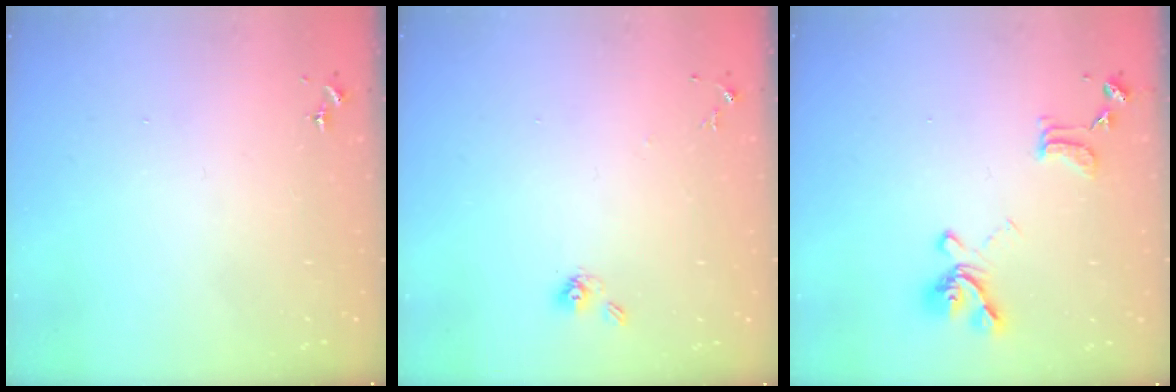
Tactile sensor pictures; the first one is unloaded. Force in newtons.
{"total": 6.5, "press": 6.4, "slide": 1.5}
{"total": 15.5, "press": 15.4, "slide": 1.6}